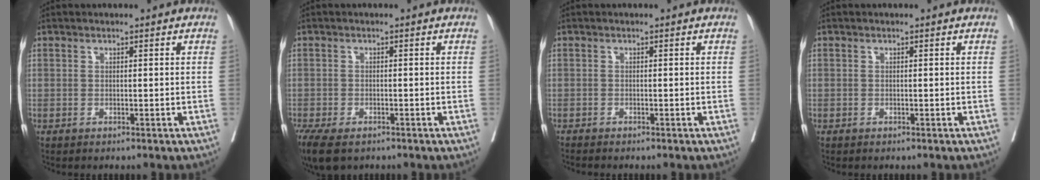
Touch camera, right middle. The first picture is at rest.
{"total": 8.4, "force": [-5.7, 3.9, 4.8], "torque": [-0.101, -0.015, -0.089]}
{"total": 1.1, "force": [-1.1, -0.1, 0.4], "torque": [-0.007, -0.001, -0.020]}
{"total": 0.7, "force": [-0.2, 0.7, -0.1], "torque": [0.008, 0.008, -0.008]}